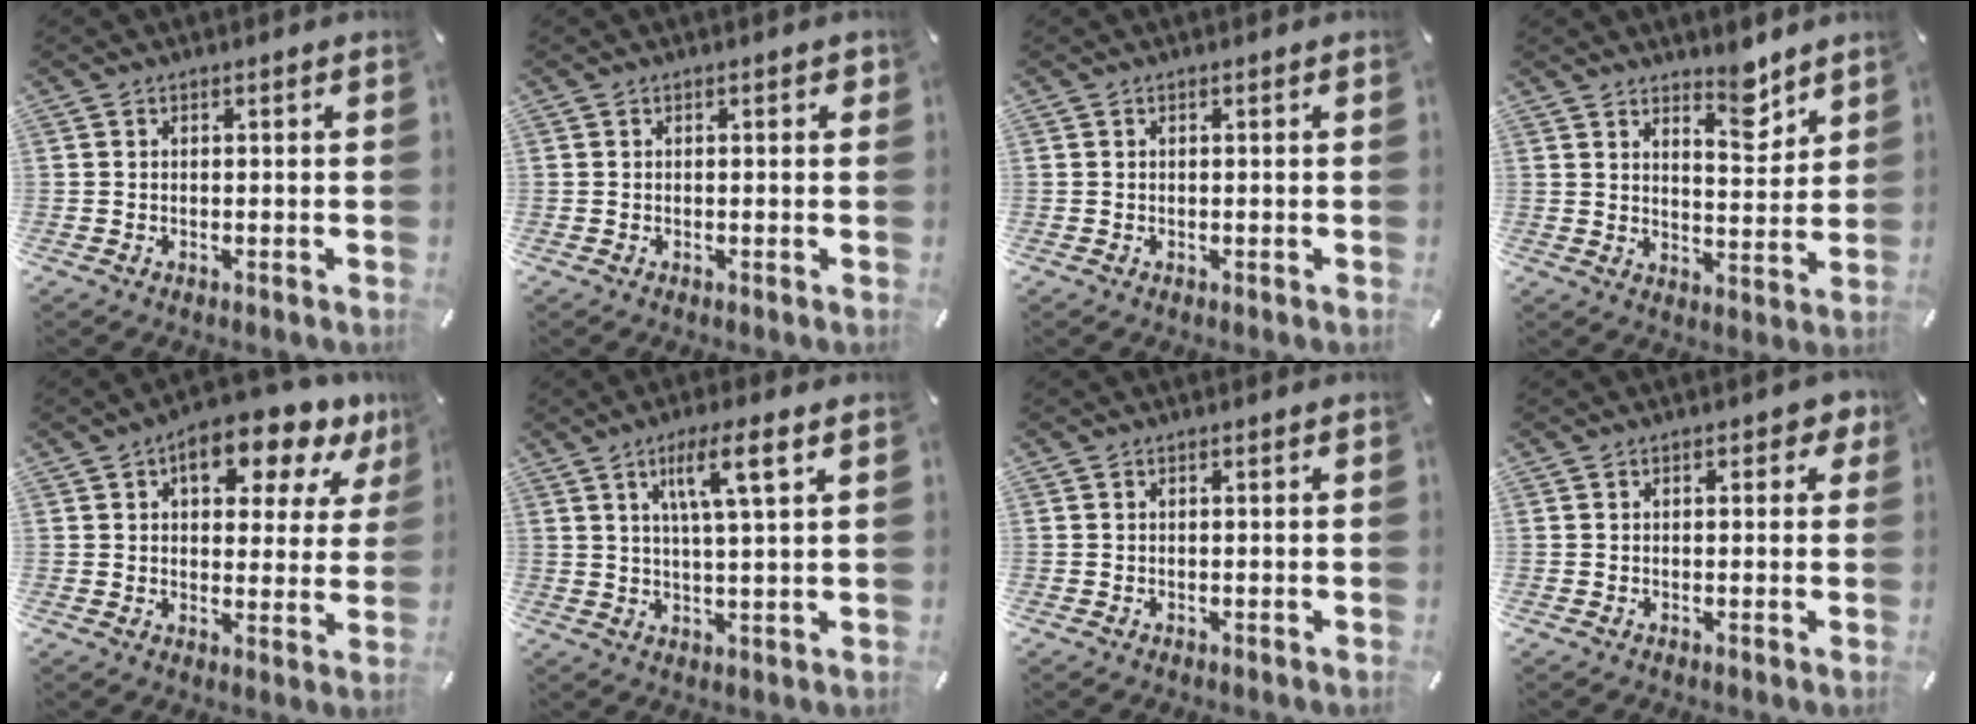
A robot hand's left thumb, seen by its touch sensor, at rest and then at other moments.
{"total": 0.6, "force": [0.1, 0.4, 0.4], "torque": [-0.008, 0.004, 0.001]}
{"total": 0.0}
{"total": 7.5, "force": [6.2, 2.9, 3.1], "torque": [-0.016, -0.056, 0.103]}
{"total": 12.3, "force": [7.2, 6.3, 7.7], "torque": [-0.090, -0.038, 0.117]}
{"total": 8.8, "force": [3.9, 0.9, 7.8], "torque": [-0.144, -0.004, 0.061]}
{"total": 0.0}
{"total": 2.6, "force": [0.6, 1.5, 2.0], "torque": [-0.024, 0.001, 0.006]}